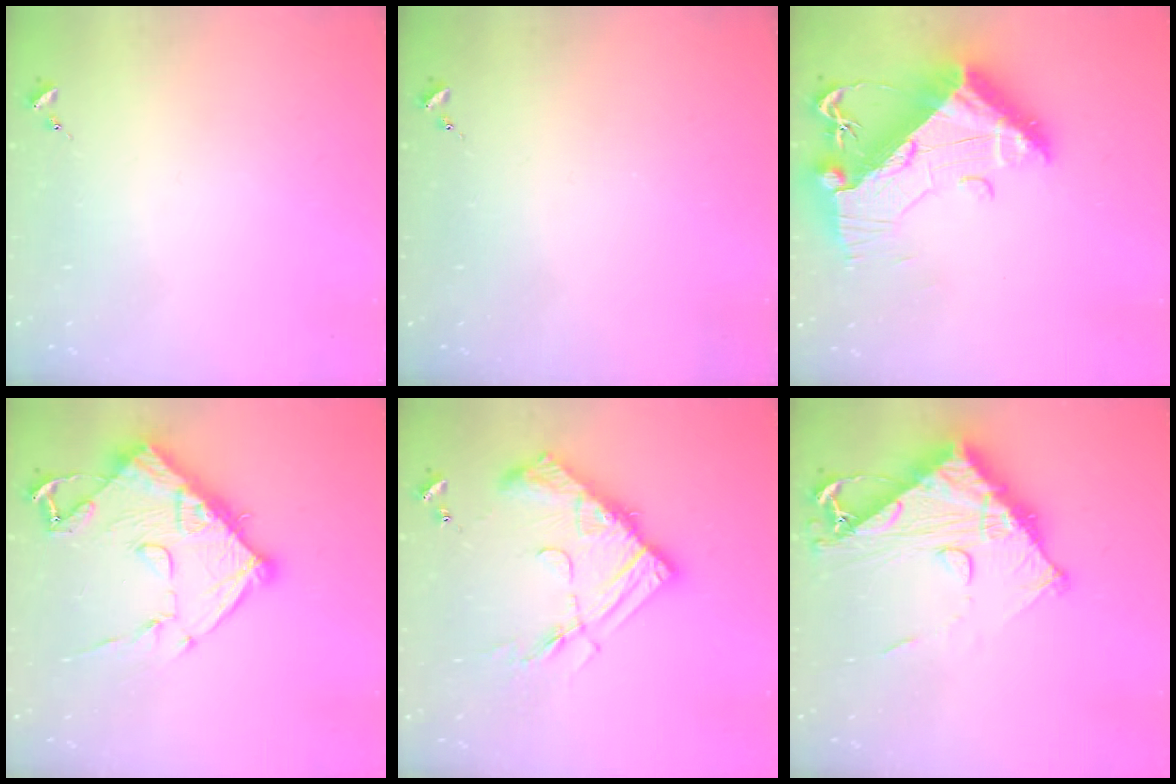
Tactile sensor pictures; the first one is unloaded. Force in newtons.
{"total": 0.0}
{"total": 19.4, "press": 19.3, "slide": 2.1}
{"total": 16.4, "press": 16.4, "slide": 1.4}
{"total": 16.6, "press": 16.6, "slide": 1.1}
{"total": 15.0, "press": 14.9, "slide": 1.4}